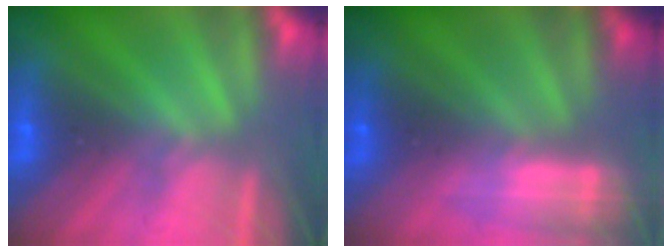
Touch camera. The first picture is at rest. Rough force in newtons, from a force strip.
{"total": 2.4}